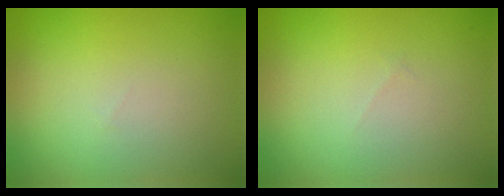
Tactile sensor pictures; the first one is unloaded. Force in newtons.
{"total": 0.0}